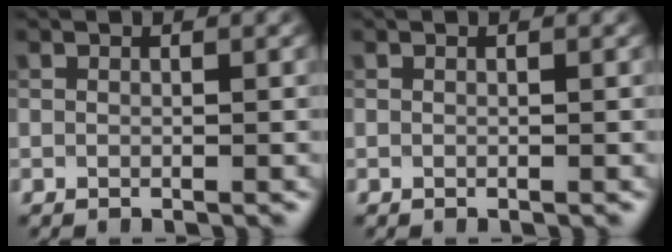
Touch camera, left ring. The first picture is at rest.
{"total": 0.0}